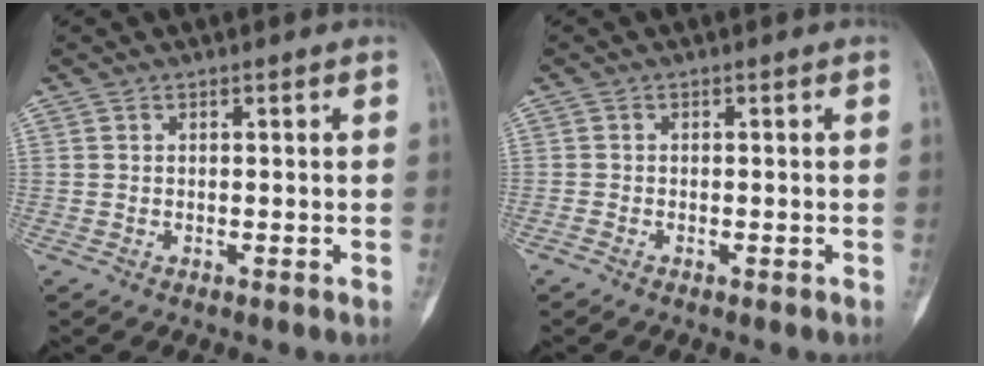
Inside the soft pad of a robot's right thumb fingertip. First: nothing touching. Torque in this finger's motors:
{"motor_torque": [-0.40, -0.10, 0.16, 0.00, -0.09]}